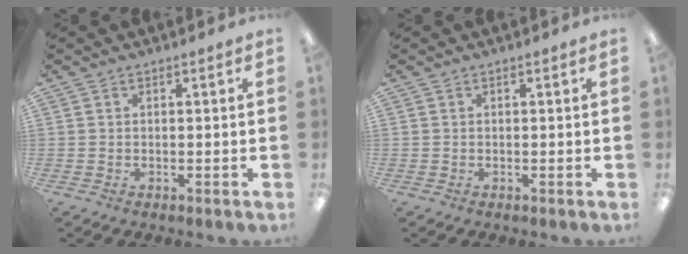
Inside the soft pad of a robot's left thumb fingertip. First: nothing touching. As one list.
[{"total": 0.0}]